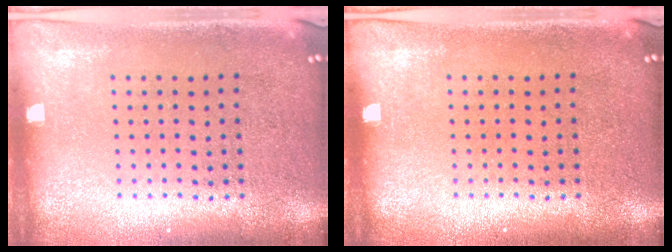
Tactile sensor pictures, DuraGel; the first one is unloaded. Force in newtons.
{"total": 0.0}